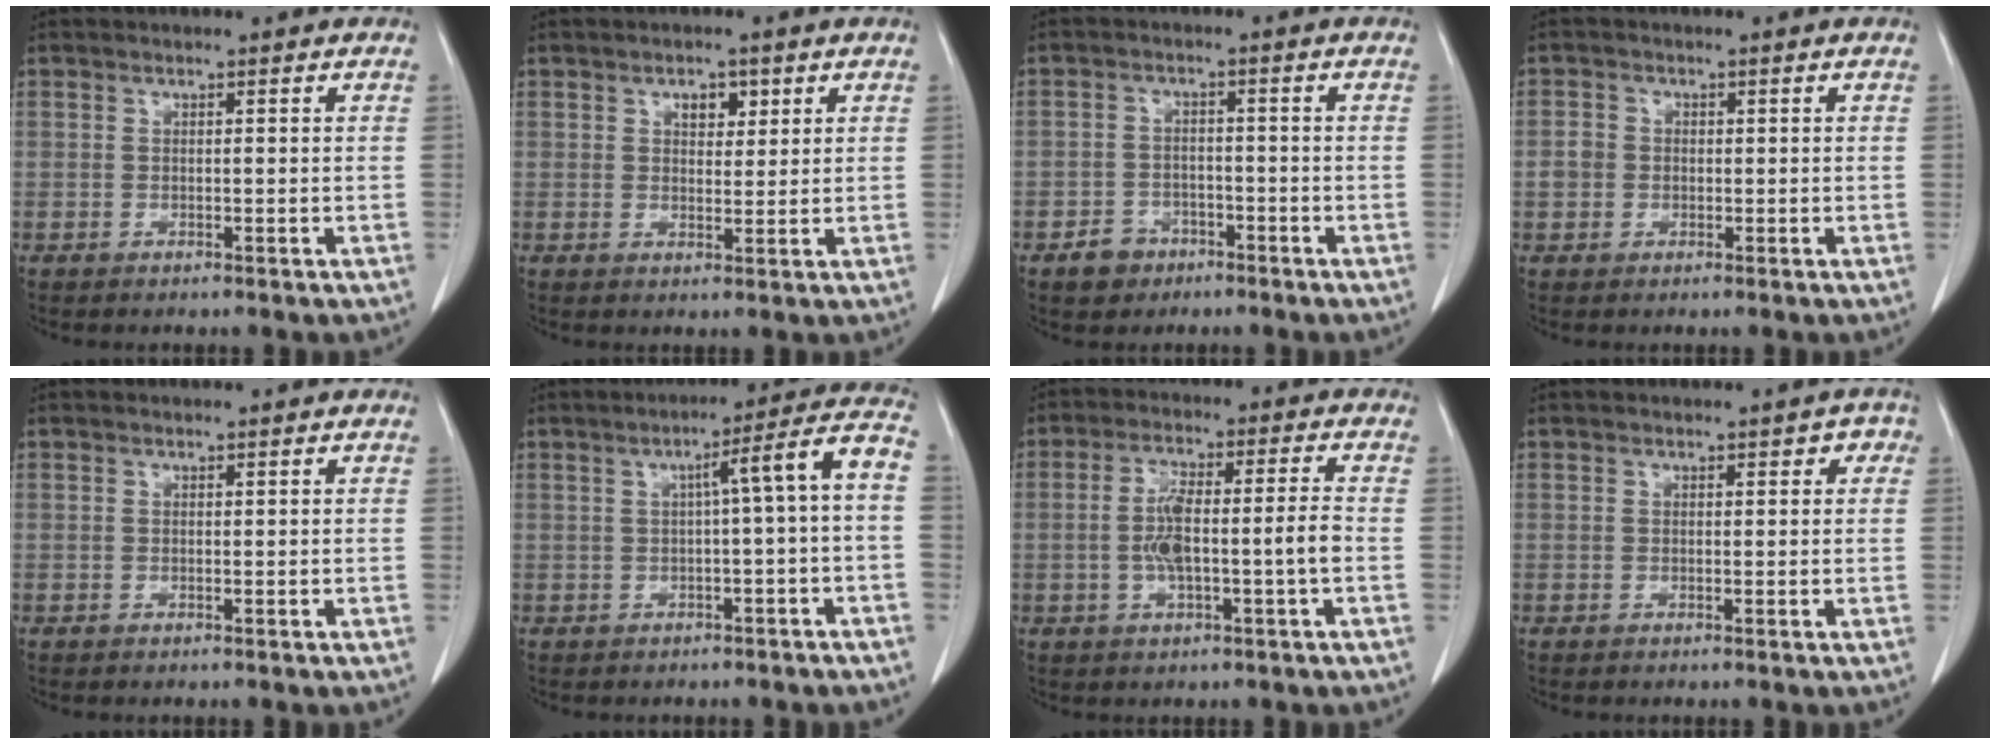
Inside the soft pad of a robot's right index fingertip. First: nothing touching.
{"total": 3.0, "force": [1.5, 1.8, 1.9], "torque": [-0.027, 0.003, 0.023]}
{"total": 4.1, "force": [-2.6, 3.0, 0.9], "torque": [-0.014, 0.010, -0.037]}
{"total": 2.4, "force": [-0.2, 2.2, 0.9], "torque": [-0.019, 0.011, -0.004]}
{"total": 0.0}
{"total": 7.7, "force": [-0.6, -0.4, 7.7], "torque": [-0.099, 0.023, -0.011]}
{"total": 8.4, "force": [-1.4, 0.8, 8.2], "torque": [-0.160, 0.016, -0.025]}
{"total": 1.5, "force": [0.5, 1.1, 1.0], "torque": [-0.003, 0.015, 0.003]}